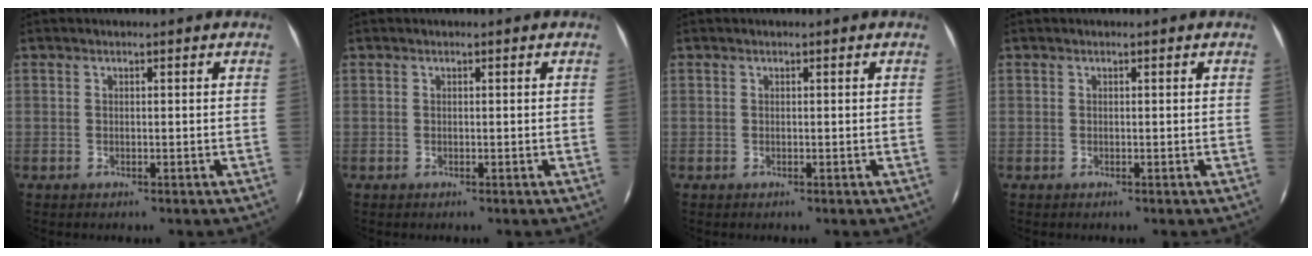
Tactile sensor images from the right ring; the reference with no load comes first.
{"total": 0.0}
{"total": 0.0}
{"total": 0.0}